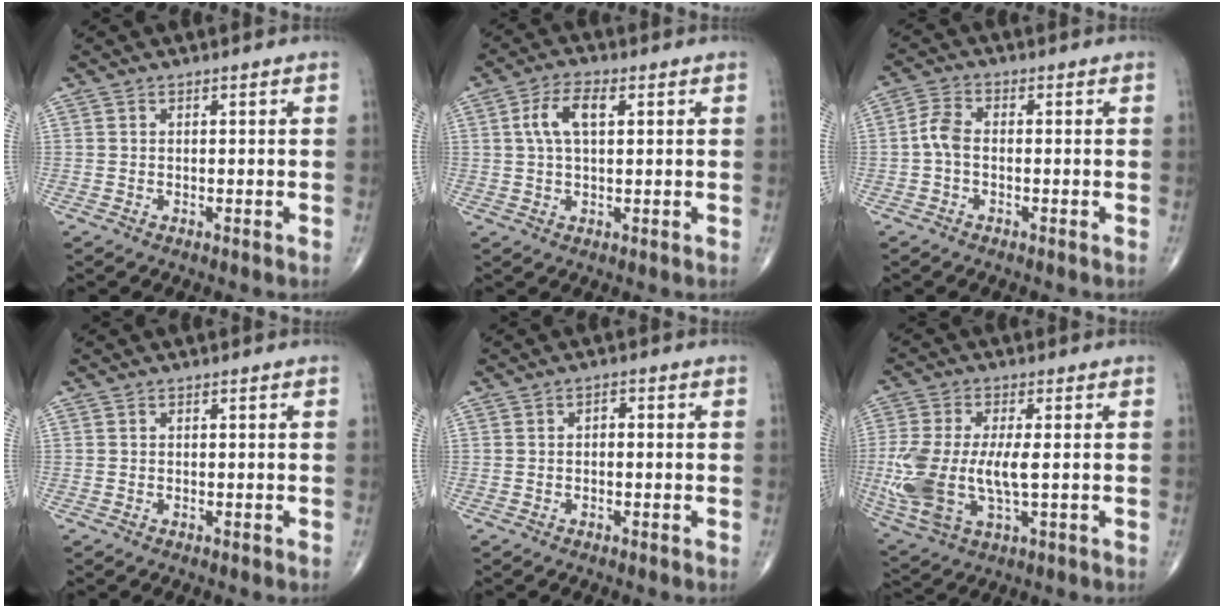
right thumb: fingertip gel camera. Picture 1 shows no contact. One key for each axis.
{"total": 6.3, "fx": 1.7, "fy": 2.9, "fz": 5.3, "tx": -0.112, "ty": 0.012, "tz": 0.032}
{"total": 3.9, "fx": -0.7, "fy": 2.3, "fz": 3.1, "tx": -0.066, "ty": 0.012, "tz": -0.021}
{"total": 0.0}
{"total": 1.2, "fx": -0.1, "fy": 0.8, "fz": 0.9, "tx": -0.006, "ty": 0.007, "tz": -0.007}
{"total": 14.9, "fx": -1.1, "fy": 6.6, "fz": 13.3, "tx": -0.311, "ty": -0.011, "tz": -0.011}